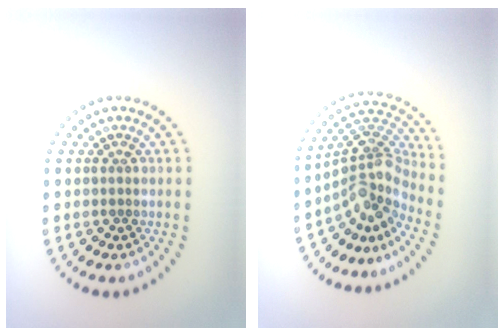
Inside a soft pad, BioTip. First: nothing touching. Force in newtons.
{"total": 4.6, "press": 3.0, "slide": 3.4}